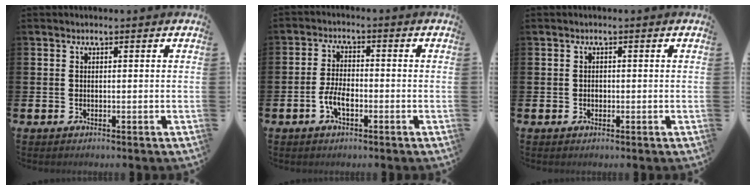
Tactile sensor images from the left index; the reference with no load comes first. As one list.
[{"total": 3.8, "force": [-1.4, 1.8, 3.0], "torque": [-0.075, 0.006, -0.028]}, {"total": 0.8, "force": [-0.1, 0.7, 0.4], "torque": [-0.008, 0.006, -0.004]}]